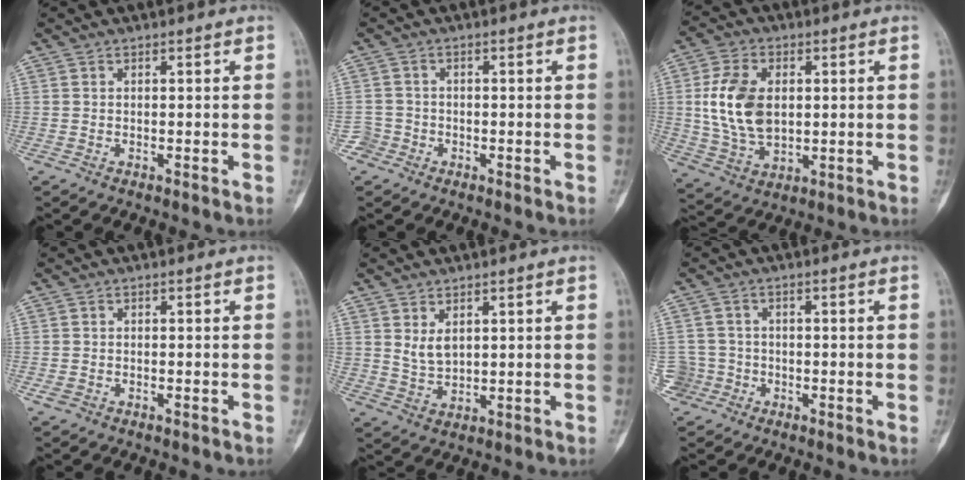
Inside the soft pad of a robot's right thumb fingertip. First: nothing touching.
{"total": 2.4, "force": [-1.2, 2.0, -0.4], "torque": [0.017, 0.011, -0.030]}
{"total": 12.9, "force": [1.5, 8.4, 9.7], "torque": [-0.177, -0.004, 0.037]}
{"total": 1.3, "force": [-0.7, 0.9, 0.6], "torque": [-0.016, 0.007, -0.010]}
{"total": 4.2, "force": [1.7, 2.5, 2.9], "torque": [-0.047, -0.016, 0.045]}
{"total": 4.4, "force": [-1.7, 4.0, -0.2], "torque": [0.023, 0.019, -0.031]}